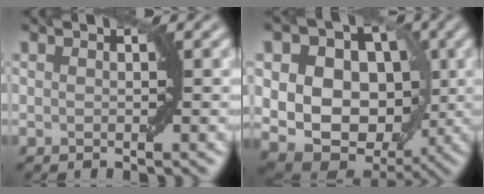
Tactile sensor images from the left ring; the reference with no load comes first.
{"total": 14.0, "force": [1.7, 10.8, 8.8], "torque": [-0.104, 0.032, 0.011]}